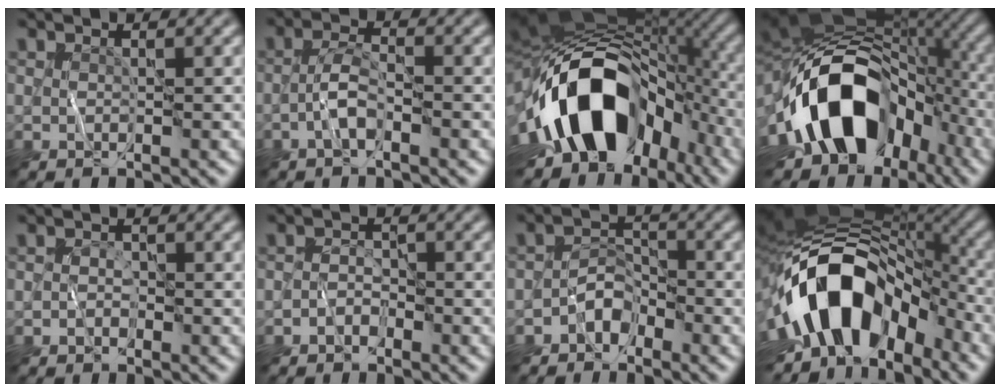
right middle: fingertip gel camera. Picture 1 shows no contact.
{"total": 2.3, "force": [-1.2, 0.7, 1.9], "torque": [-0.034, 0.009, -0.032]}
{"total": 17.5, "force": [-3.7, 11.2, 13.0], "torque": [-0.229, -0.007, -0.060]}
{"total": 16.2, "force": [-4.8, 10.6, 11.2], "torque": [-0.176, -0.003, -0.084]}
{"total": 0.8, "force": [-0.5, 0.6, 0.2], "torque": [0.000, 0.007, -0.011]}
{"total": 1.4, "force": [-1.0, 0.8, 0.4], "torque": [-0.003, 0.010, -0.024]}
{"total": 2.7, "force": [-1.8, 1.7, 1.1], "torque": [-0.010, 0.010, -0.040]}
{"total": 15.2, "force": [-4.4, 9.6, 11.0], "torque": [-0.180, 0.004, -0.083]}